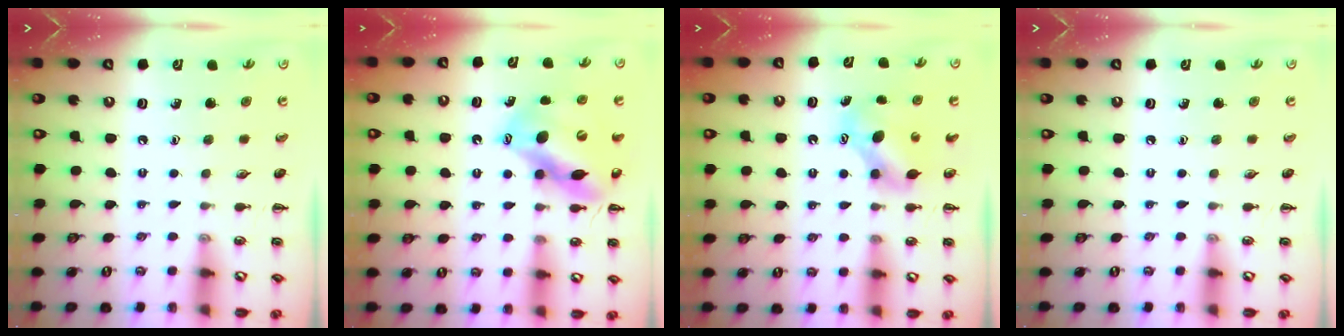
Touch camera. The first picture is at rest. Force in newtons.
{"total": 13.6, "press": 13.2, "slide": 3.4}
{"total": 7.1, "press": 7.1, "slide": 0.4}
{"total": 0.0}